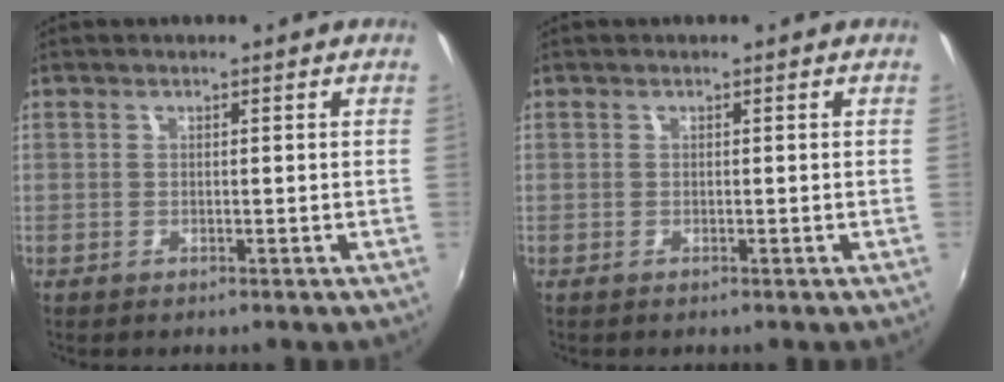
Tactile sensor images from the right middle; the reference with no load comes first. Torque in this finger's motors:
{"motor_torque": [0.00, 0.03, 0.04, 0.00]}